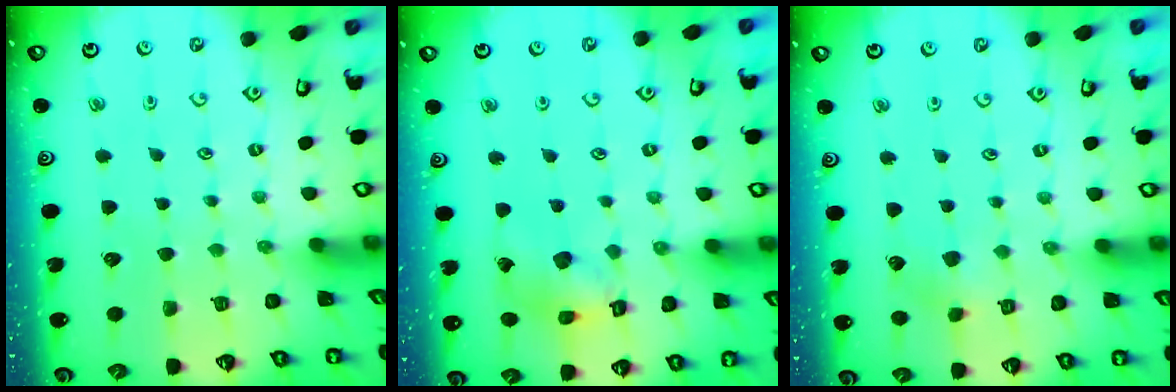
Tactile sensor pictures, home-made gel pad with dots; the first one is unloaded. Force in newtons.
{"total": 10.8, "press": 10.7, "slide": 1.3}
{"total": 3.2, "press": 3.1, "slide": 0.5}